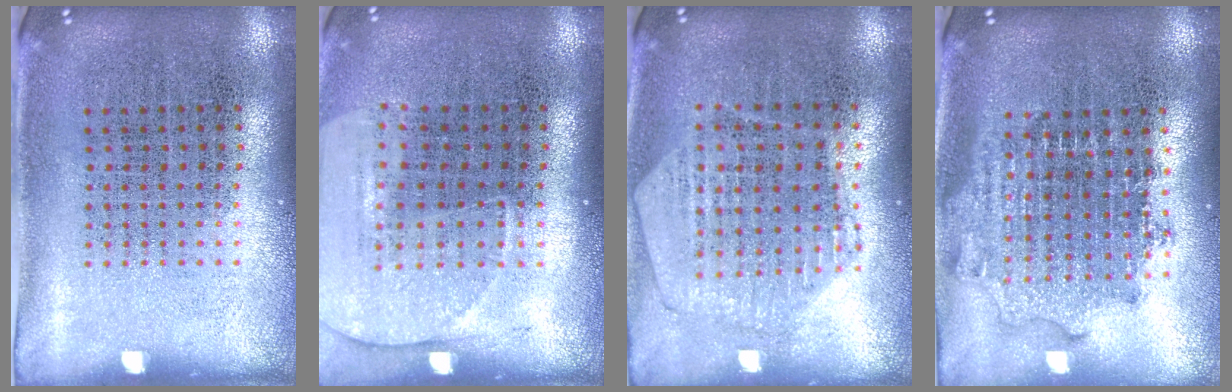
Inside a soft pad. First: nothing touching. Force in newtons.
{"total": 1.4, "press": 1.3, "slide": 0.4}
{"total": 0.6, "press": 0.6, "slide": 0.1}
{"total": 1.8, "press": 1.4, "slide": 1.1}